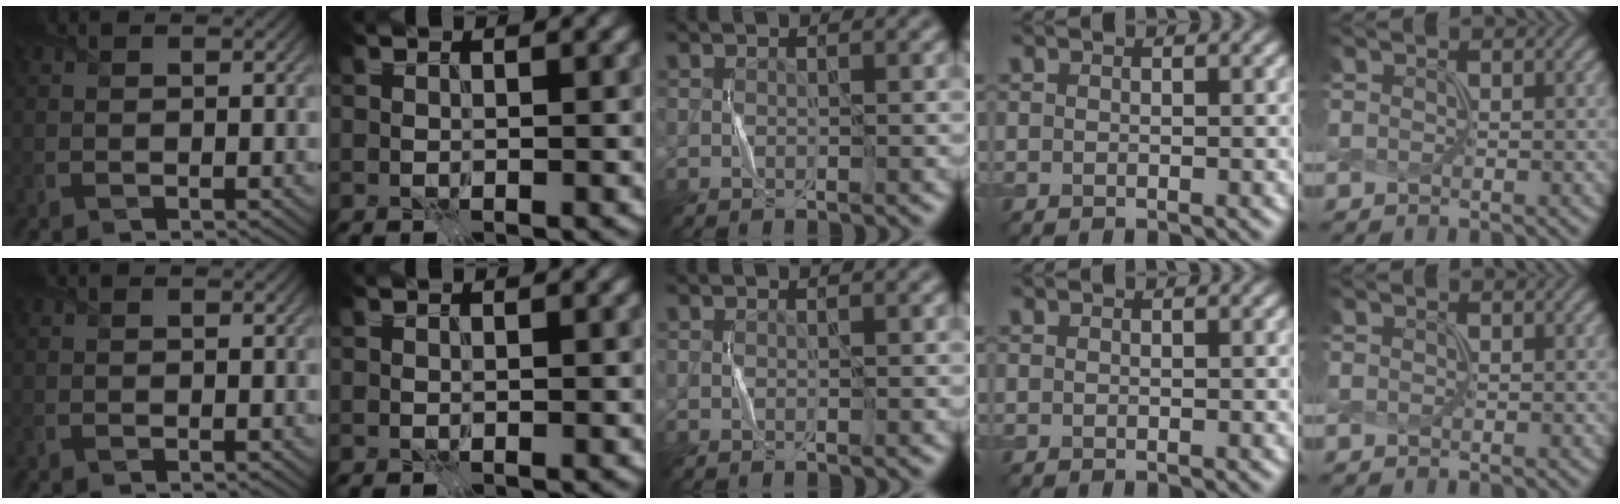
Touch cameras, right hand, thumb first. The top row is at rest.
{}